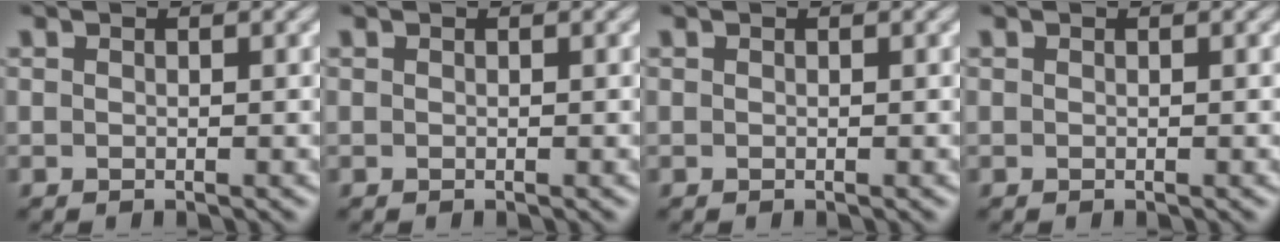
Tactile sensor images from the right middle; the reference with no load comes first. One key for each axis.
{"total": 0.0}
{"total": 0.0}
{"total": 0.0}